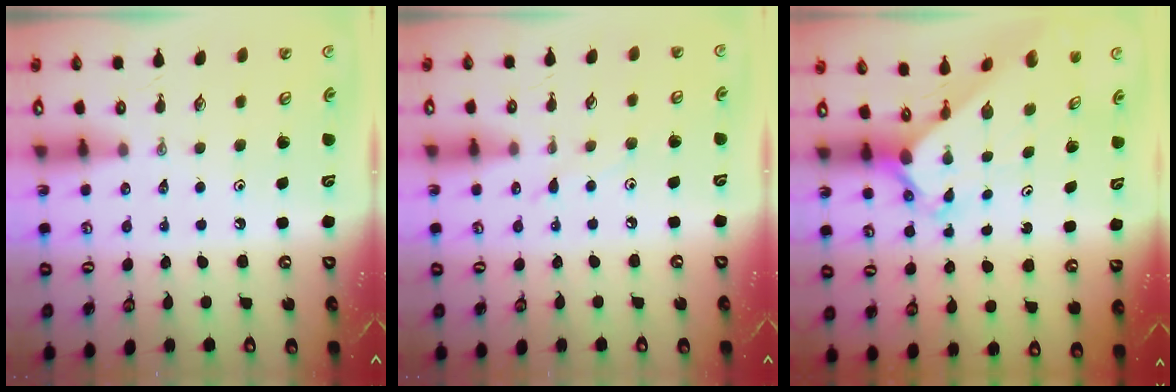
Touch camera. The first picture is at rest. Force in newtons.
{"total": 3.9, "press": 3.9, "slide": 0.6}
{"total": 2.3, "press": 2.3, "slide": 0.1}